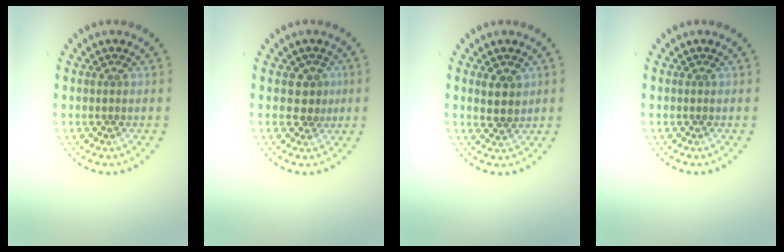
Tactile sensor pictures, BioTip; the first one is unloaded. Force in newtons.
{"total": 1.8, "press": 1.6, "slide": 0.9}
{"total": 2.3, "press": 2.1, "slide": 1.0}
{"total": 0.0}